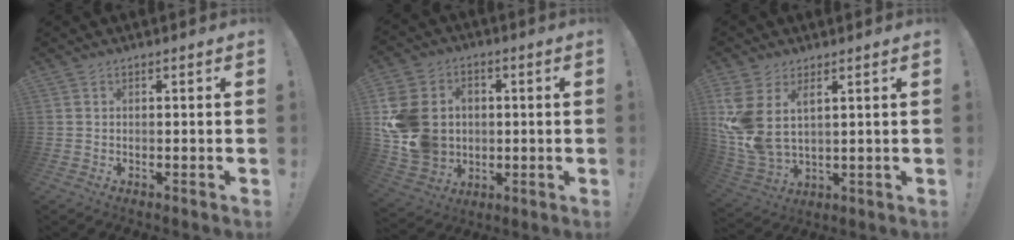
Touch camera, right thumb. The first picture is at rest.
{"total": 17.1, "force": [0.2, 14.5, 9.0], "torque": [-0.177, 0.012, 0.013]}
{"total": 10.0, "force": [4.7, 5.5, 7.0], "torque": [-0.146, -0.031, 0.091]}